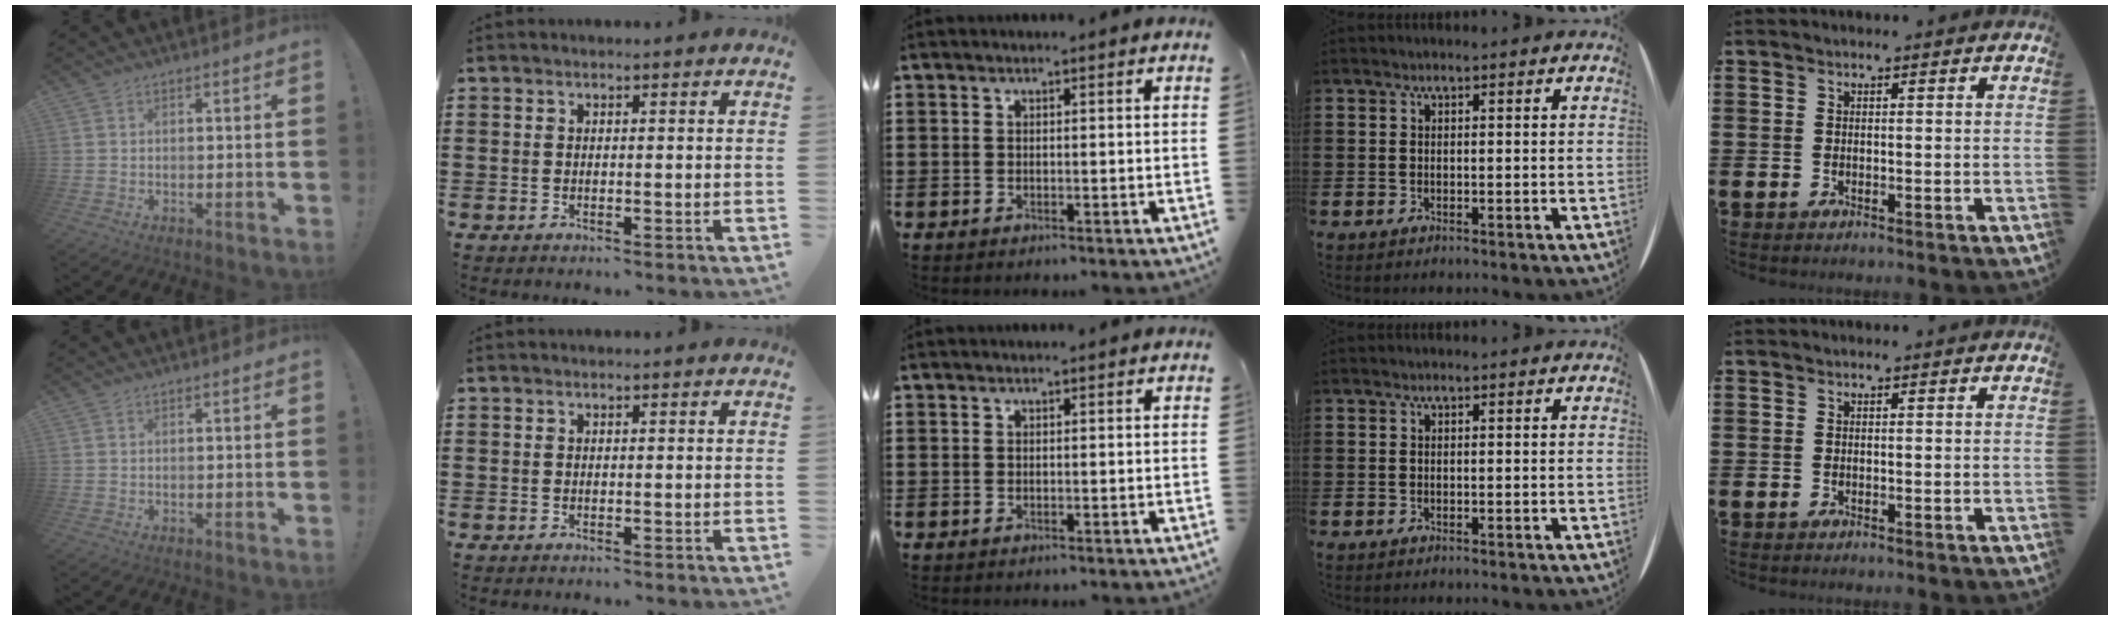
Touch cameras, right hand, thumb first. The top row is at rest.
{}